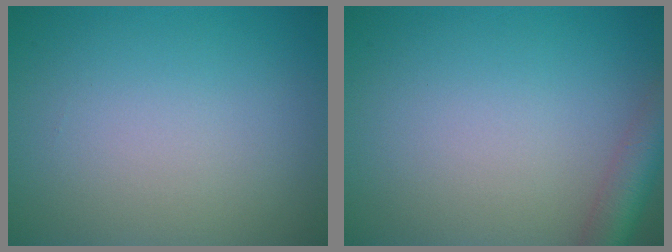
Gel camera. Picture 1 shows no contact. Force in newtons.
{"total": 3.9, "press": 3.9, "slide": 0.2}